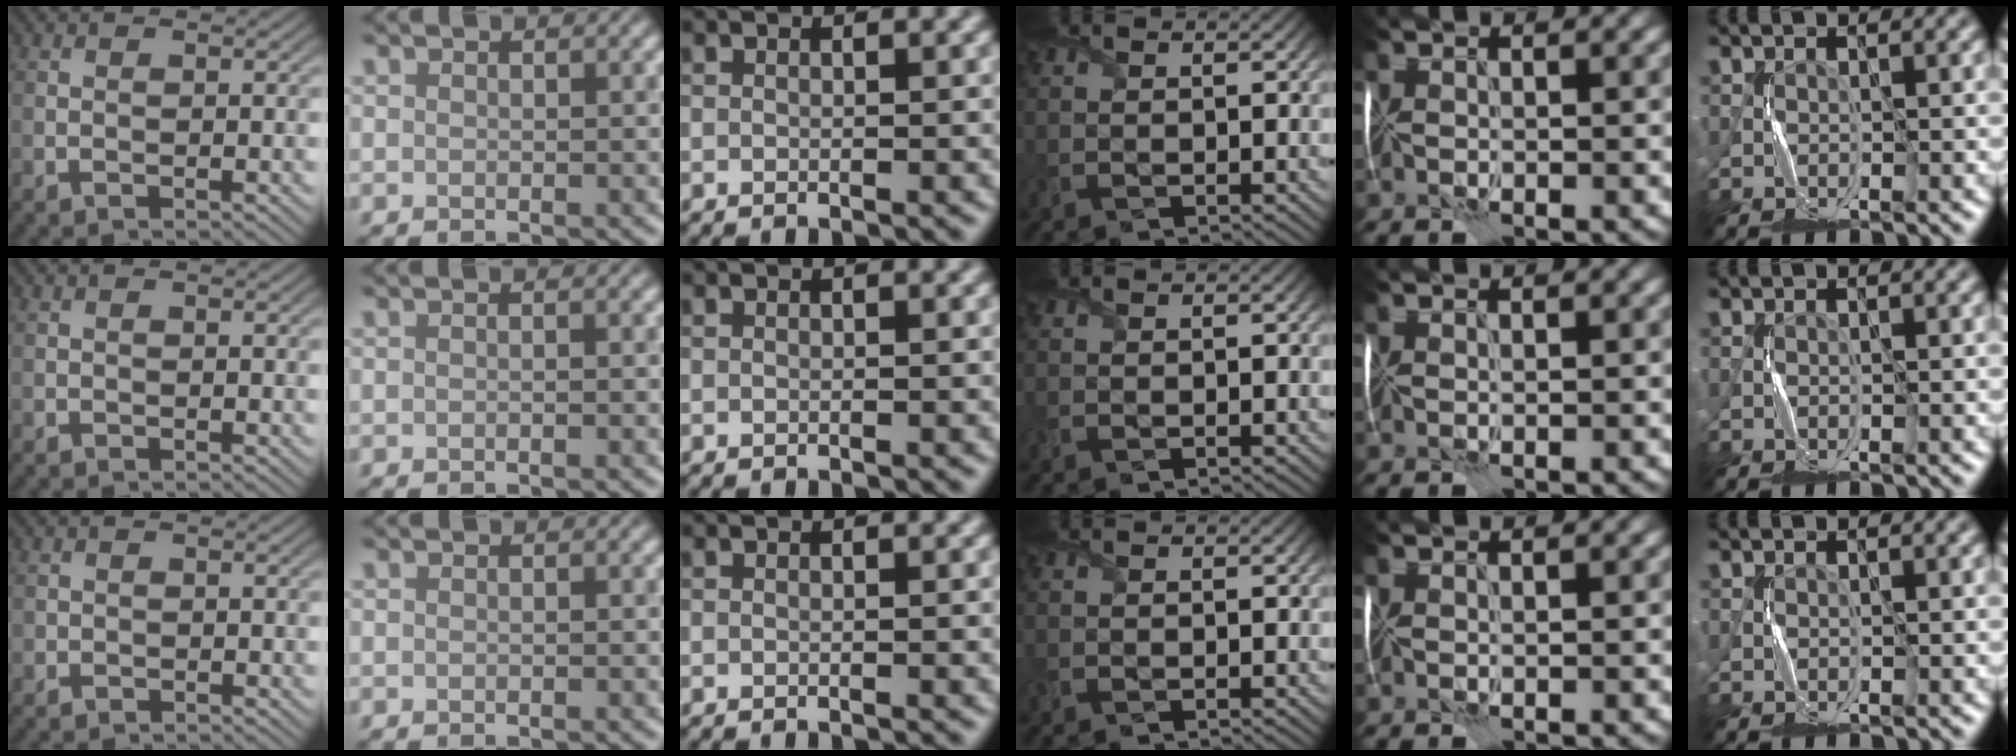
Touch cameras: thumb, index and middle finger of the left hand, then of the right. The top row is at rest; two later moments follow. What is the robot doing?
{"motion": "fold", "object": "plastic wrap"}